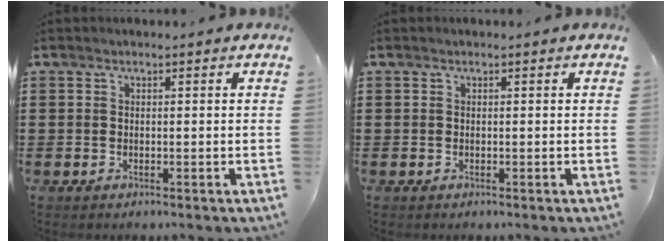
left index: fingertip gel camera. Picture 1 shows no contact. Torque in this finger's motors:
{"motor_torque": [0.00, 0.00, 0.00, 0.00]}